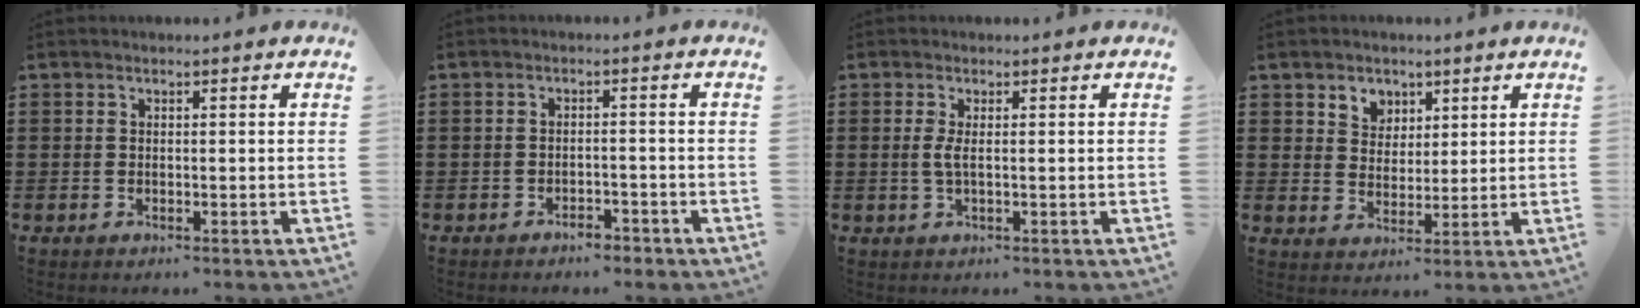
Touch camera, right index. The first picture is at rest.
{"total": 2.2, "force": [-2.1, 0.5, 0.4], "torque": [-0.013, 0.000, -0.044]}
{"total": 2.0, "force": [0.0, 0.2, 2.0], "torque": [-0.047, -0.007, -0.003]}
{"total": 4.0, "force": [2.4, 3.2, 0.3], "torque": [-0.024, 0.012, 0.043]}